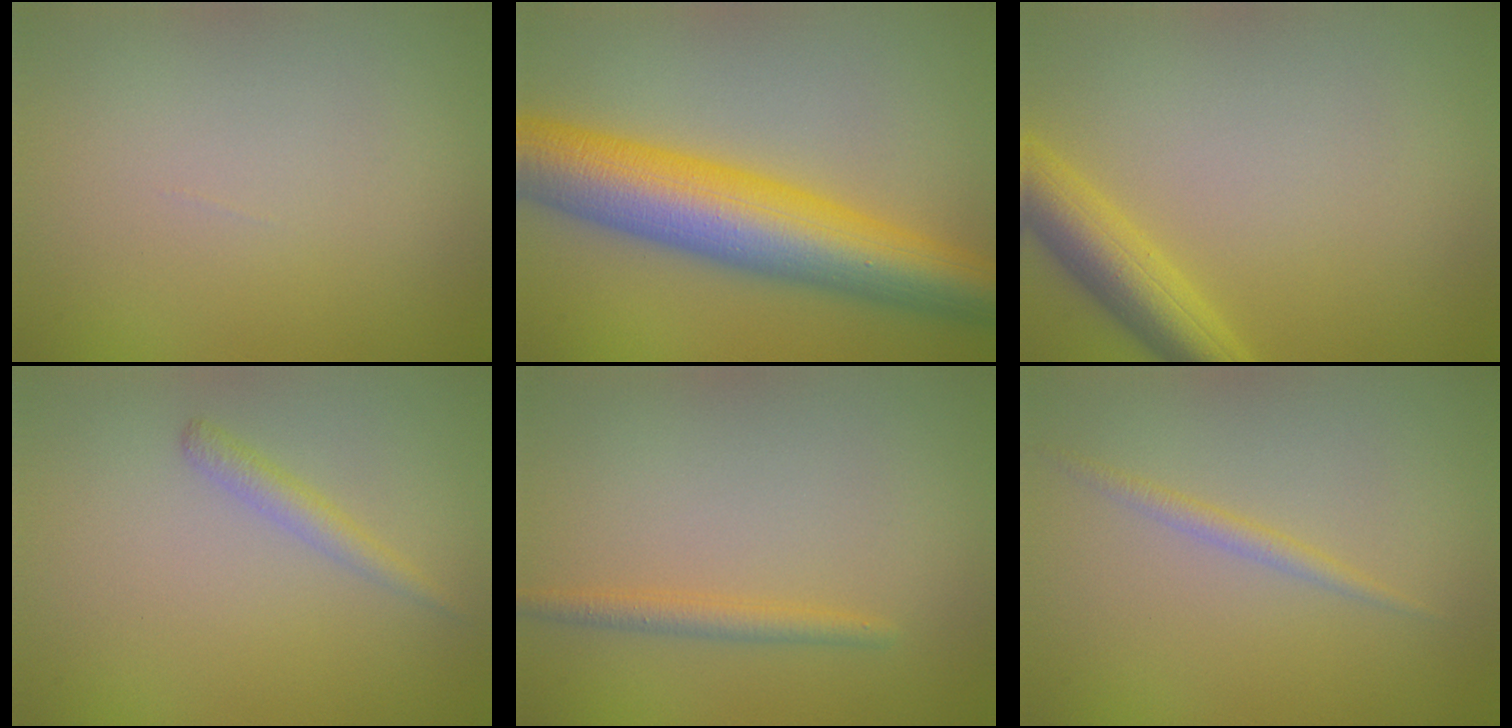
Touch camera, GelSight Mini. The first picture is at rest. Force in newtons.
{"total": 11.3, "press": 11.3, "slide": 0.1}
{"total": 4.5, "press": 4.5, "slide": 0.2}
{"total": 1.4, "press": 1.4, "slide": 0.2}
{"total": 1.7, "press": 1.7, "slide": 0.0}
{"total": 1.2, "press": 1.2, "slide": 0.0}